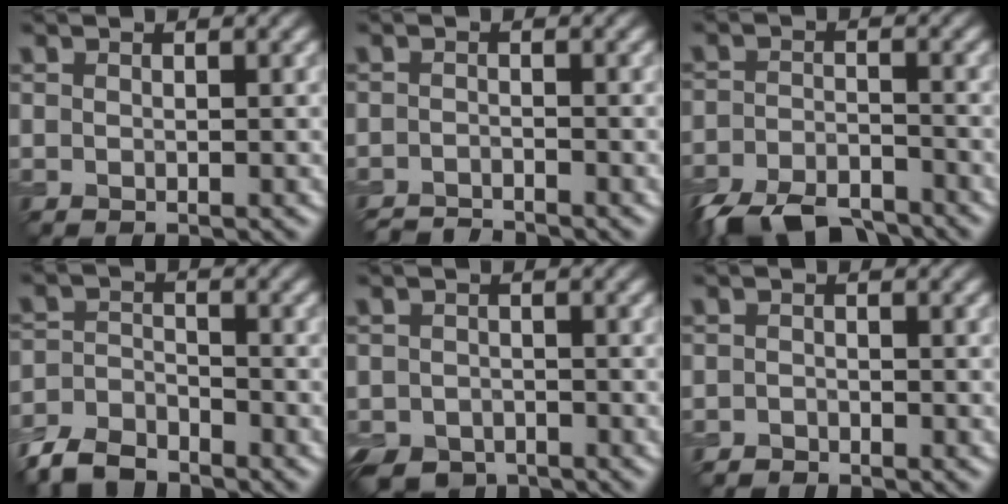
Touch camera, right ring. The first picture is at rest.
{"total": 2.5, "force": [-2.4, 0.2, 0.4], "torque": [-0.003, -0.006, -0.048]}
{"total": 7.3, "force": [-5.9, 2.8, 3.3], "torque": [-0.061, -0.015, -0.111]}
{"total": 5.0, "force": [-4.2, 1.9, 1.7], "torque": [-0.034, -0.006, -0.090]}
{"total": 4.4, "force": [-3.3, 2.7, 1.2], "torque": [-0.010, -0.010, -0.056]}
{"total": 1.2, "force": [-1.1, 0.4, 0.1], "torque": [0.002, -0.001, -0.023]}